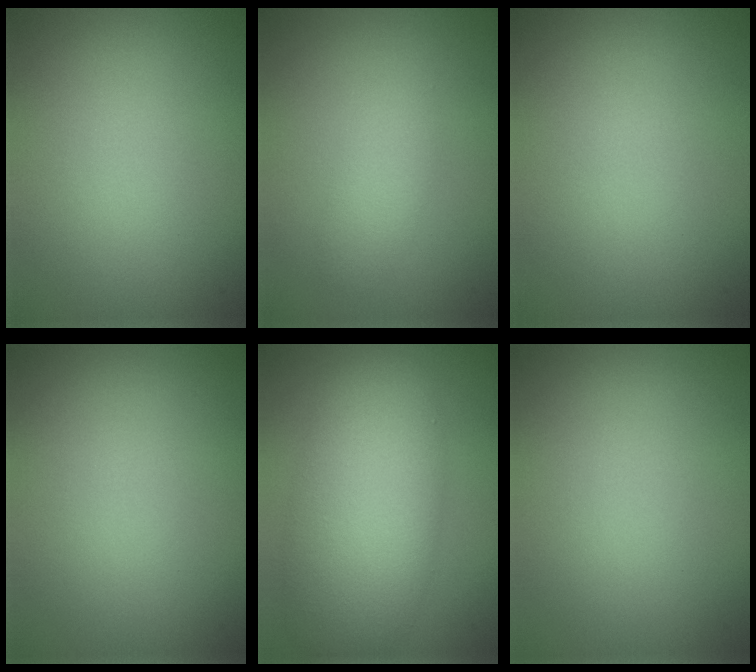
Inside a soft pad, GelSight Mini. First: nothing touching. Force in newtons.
{"total": 1.7, "press": 1.7, "slide": 0.1}
{"total": 0.0}
{"total": 0.0}
{"total": 8.5, "press": 8.5, "slide": 0.6}
{"total": 0.0}